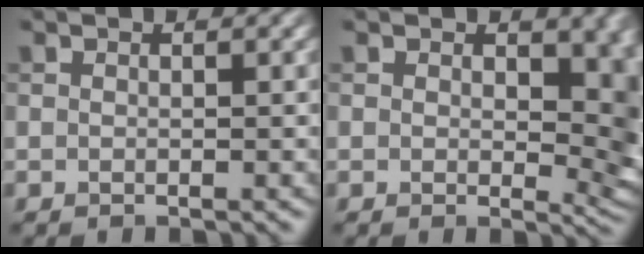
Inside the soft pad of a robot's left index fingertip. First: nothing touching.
{"total": 7.1, "force": [0.8, 4.4, 5.5], "torque": [-0.055, -0.016, 0.017]}